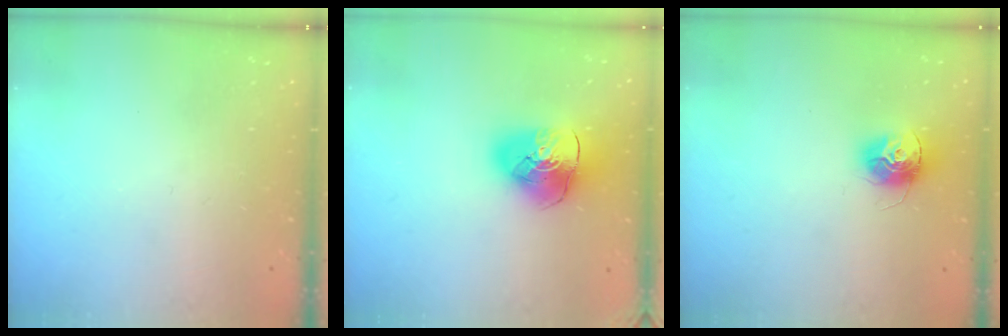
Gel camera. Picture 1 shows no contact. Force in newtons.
{"total": 12.9, "press": 12.8, "slide": 1.8}
{"total": 13.6, "press": 13.5, "slide": 1.3}